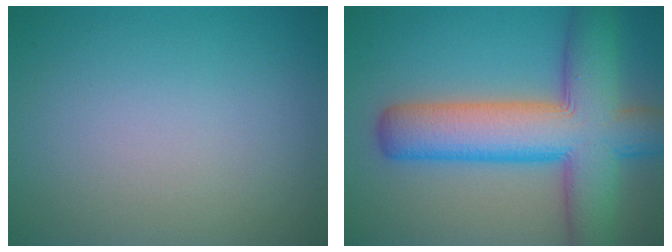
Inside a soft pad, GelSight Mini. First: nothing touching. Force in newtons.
{"total": 11.4, "press": 11.4, "slide": 0.6}